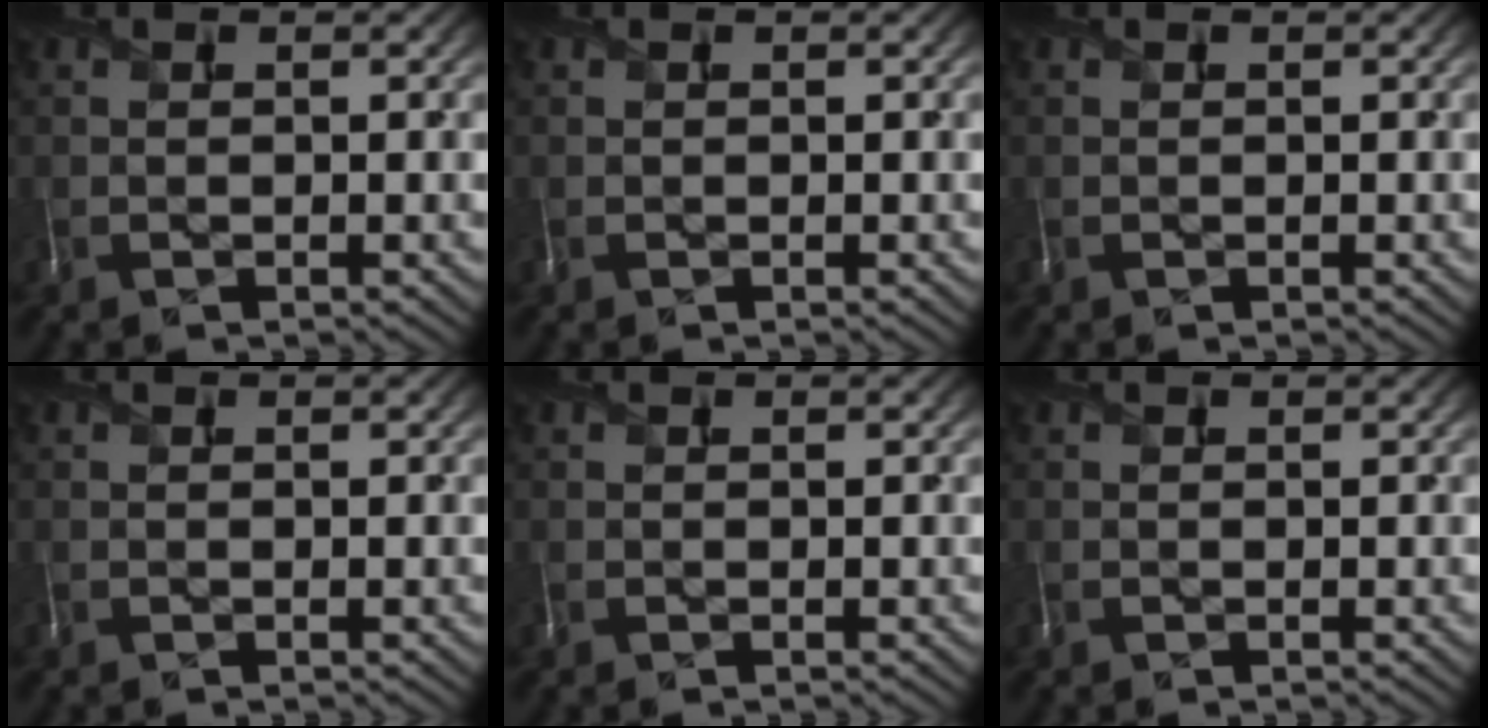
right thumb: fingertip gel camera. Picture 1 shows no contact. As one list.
[{"total": 0.0}, {"total": 0.0}, {"total": 0.0}, {"total": 0.0}, {"total": 0.0}]